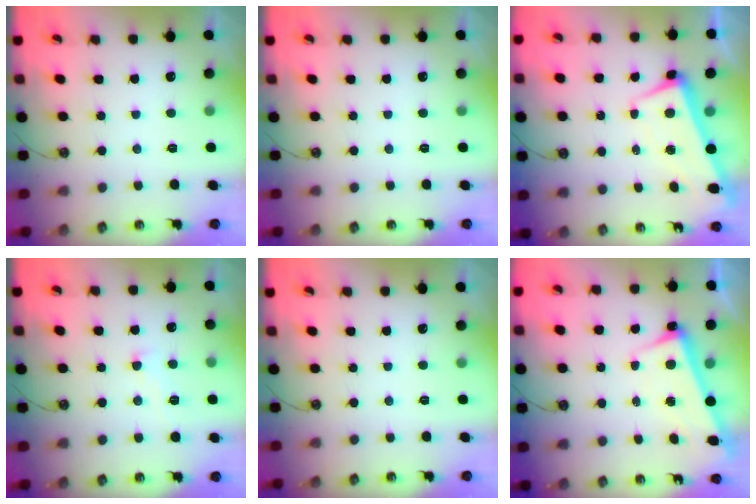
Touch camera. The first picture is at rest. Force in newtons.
{"total": 0.0}
{"total": 2.3, "press": 1.5, "slide": 1.7}
{"total": 2.1, "press": 2.1, "slide": 0.5}
{"total": 0.0}
{"total": 3.4, "press": 3.2, "slide": 0.9}